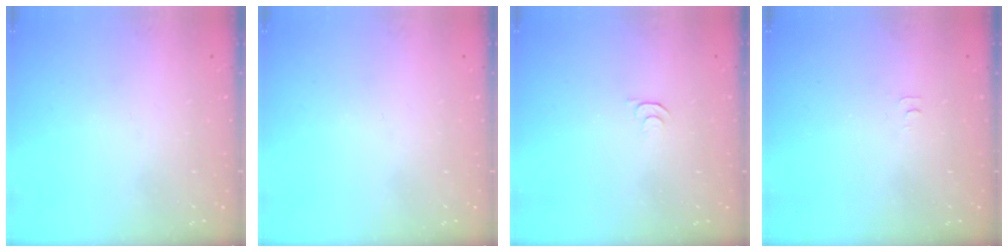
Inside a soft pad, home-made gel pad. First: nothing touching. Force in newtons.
{"total": 0.0}
{"total": 3.9, "press": 3.8, "slide": 0.5}
{"total": 4.6, "press": 4.5, "slide": 0.6}